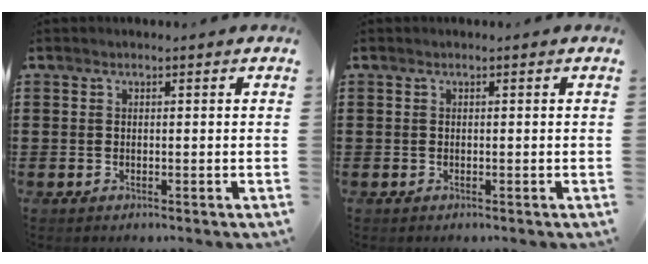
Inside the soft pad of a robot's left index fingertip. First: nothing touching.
{"total": 0.0}